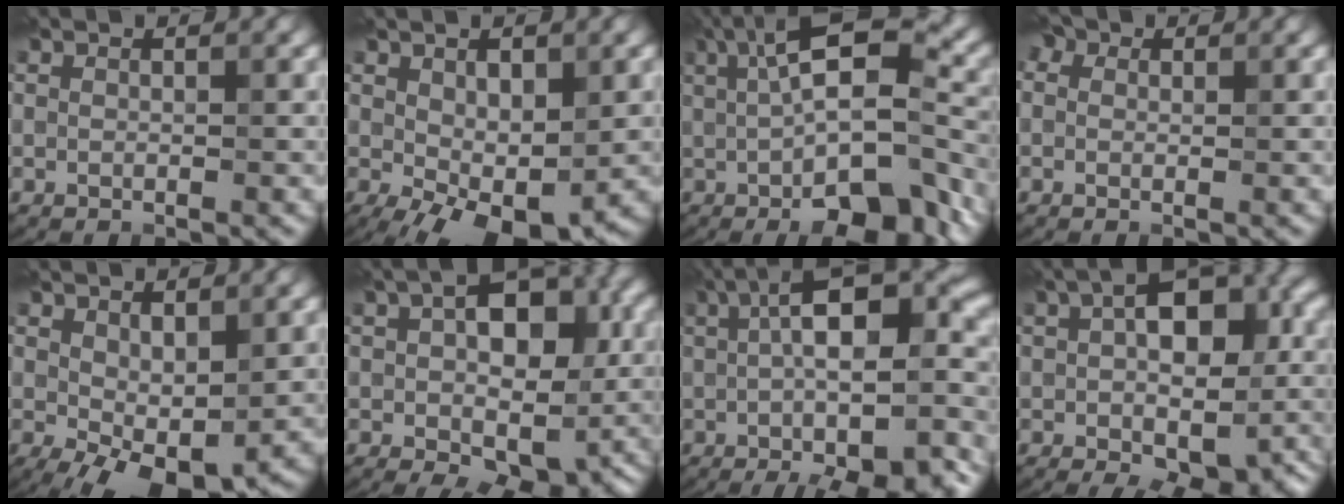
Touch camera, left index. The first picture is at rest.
{"total": 8.5, "force": [-2.0, 4.4, 7.0], "torque": [-0.115, -0.014, -0.021]}
{"total": 13.3, "force": [-1.3, 4.4, 12.5], "torque": [-0.173, 0.014, -0.009]}
{"total": 2.3, "force": [0.9, 1.8, 1.1], "torque": [-0.009, 0.015, -0.016]}
{"total": 6.8, "force": [-1.3, 3.5, 5.7], "torque": [-0.110, -0.014, -0.009]}
{"total": 14.0, "force": [0.1, 8.3, 11.3], "torque": [-0.144, -0.004, 0.014]}
{"total": 15.2, "force": [-2.3, 5.0, 14.2], "torque": [-0.181, 0.020, -0.016]}
{"total": 15.0, "force": [-1.0, 8.3, 12.5], "torque": [-0.168, 0.001, -0.001]}